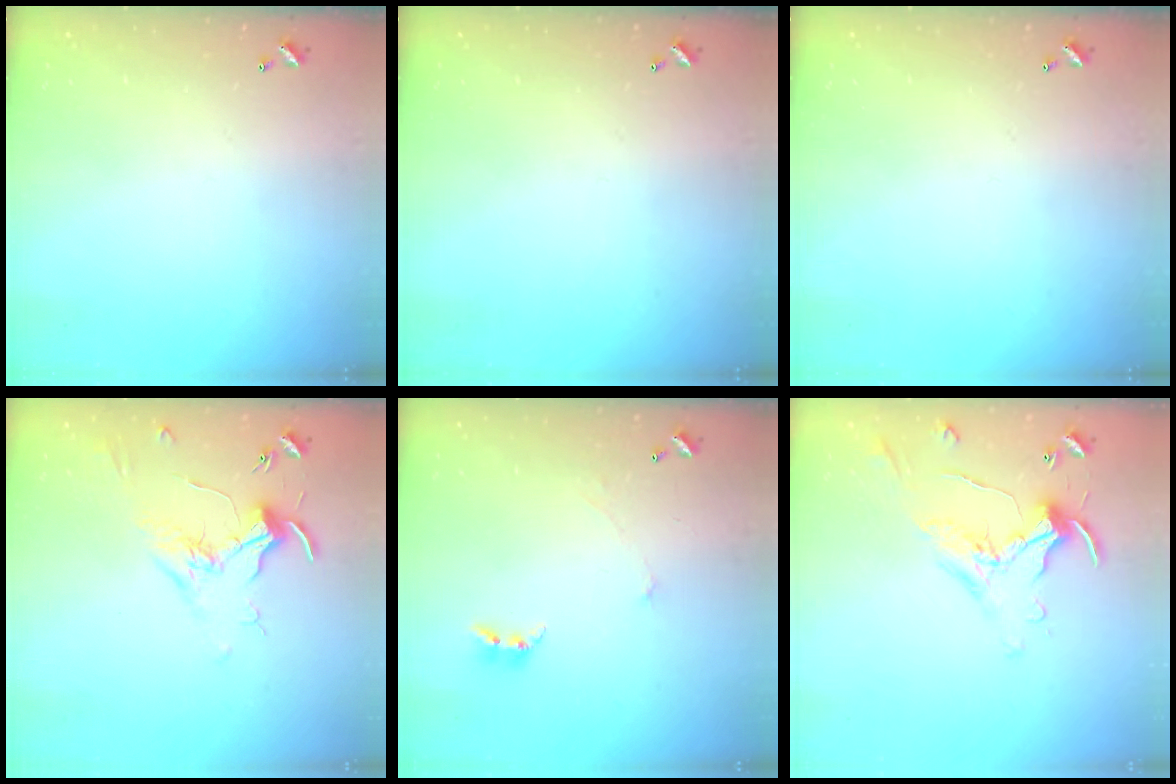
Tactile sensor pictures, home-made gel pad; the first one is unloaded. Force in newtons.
{"total": 0.0}
{"total": 0.0}
{"total": 1.7, "press": 1.6, "slide": 0.7}
{"total": 0.7, "press": 0.6, "slide": 0.5}
{"total": 0.7, "press": 0.5, "slide": 0.4}